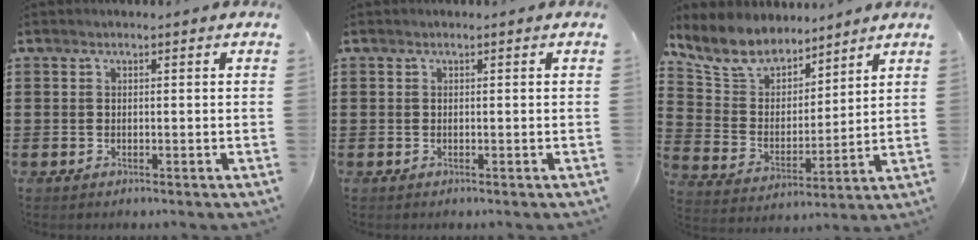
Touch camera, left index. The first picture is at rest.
{"total": 0.0}
{"total": 8.1, "force": [7.3, 3.3, 1.4], "torque": [-0.073, -0.044, 0.133]}